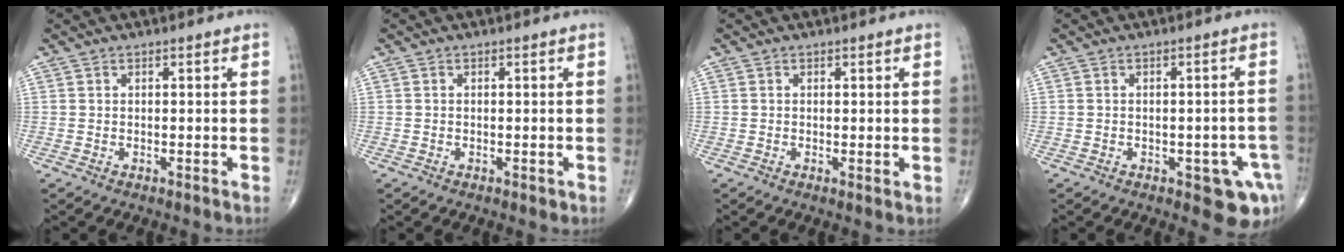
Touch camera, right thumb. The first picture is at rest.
{"total": 0.7, "force": [-0.3, 0.4, 0.5], "torque": [-0.007, -0.001, -0.004]}
{"total": 0.9, "force": [0.0, 0.2, 0.9], "torque": [-0.017, -0.005, -0.002]}
{"total": 7.5, "force": [-3.3, 3.2, 6.0], "torque": [-0.048, 0.012, -0.034]}